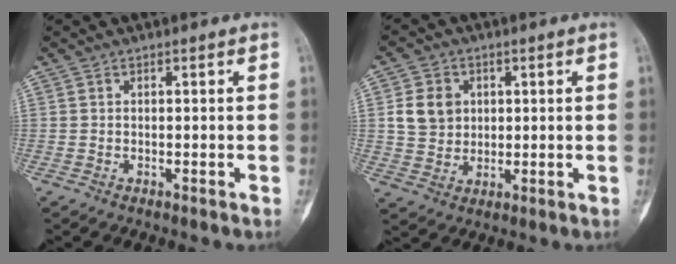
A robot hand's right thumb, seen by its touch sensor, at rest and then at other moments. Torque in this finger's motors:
{"motor_torque": [0.58, 0.58, 0.25, -0.20, 0.00]}